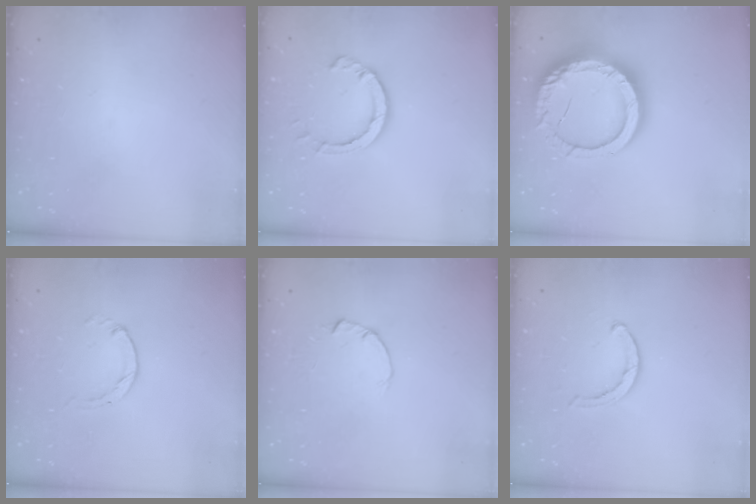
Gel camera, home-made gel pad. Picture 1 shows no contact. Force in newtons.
{"total": 5.5, "press": 5.5, "slide": 0.2}
{"total": 21.8, "press": 21.7, "slide": 2.1}
{"total": 0.0}
{"total": 1.8, "press": 1.7, "slide": 0.3}
{"total": 3.7, "press": 3.7, "slide": 0.7}